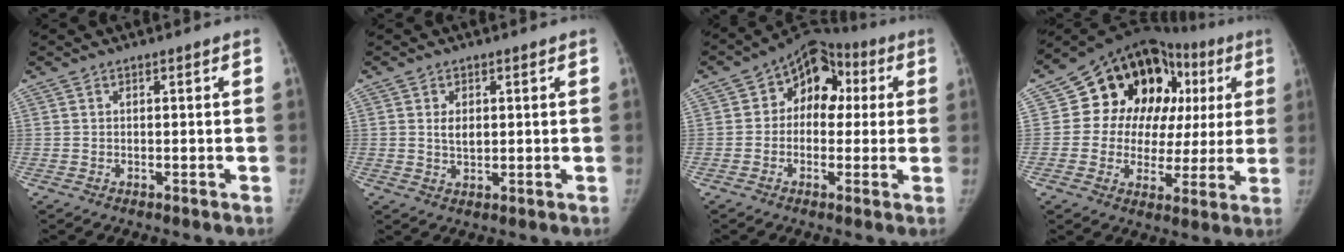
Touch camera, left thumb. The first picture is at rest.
{"total": 3.0, "force": [0.7, 1.9, 2.2], "torque": [-0.030, -0.006, 0.015]}
{"total": 11.5, "force": [2.0, 8.6, 7.4], "torque": [-0.056, 0.030, 0.015]}
{"total": 22.5, "force": [6.0, 16.0, 14.7], "torque": [-0.139, 0.037, 0.086]}